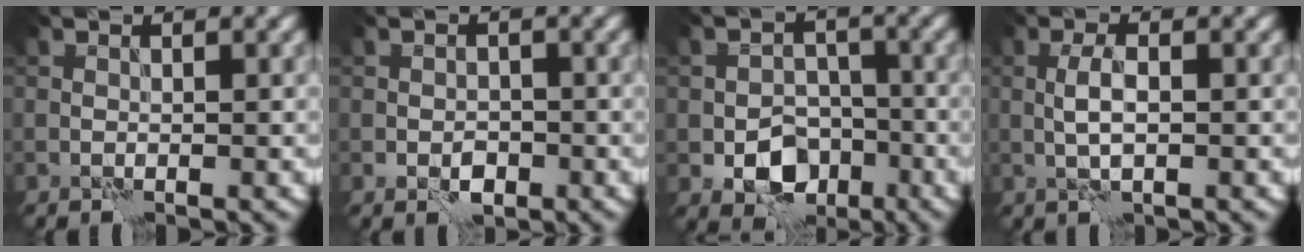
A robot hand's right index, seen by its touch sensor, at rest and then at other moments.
{"total": 1.9, "force": [-0.9, 1.4, 1.1], "torque": [-0.018, -0.002, -0.015]}
{"total": 5.8, "force": [-2.4, 4.1, 3.2], "torque": [-0.047, -0.007, -0.040]}
{"total": 2.3, "force": [-0.2, 0.7, 2.2], "torque": [-0.048, 0.005, -0.005]}